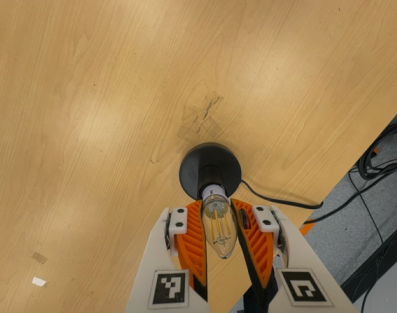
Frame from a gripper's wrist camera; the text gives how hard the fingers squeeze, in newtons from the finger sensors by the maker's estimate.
{"total": 14.5, "left": 15.4, "right": 13.7}